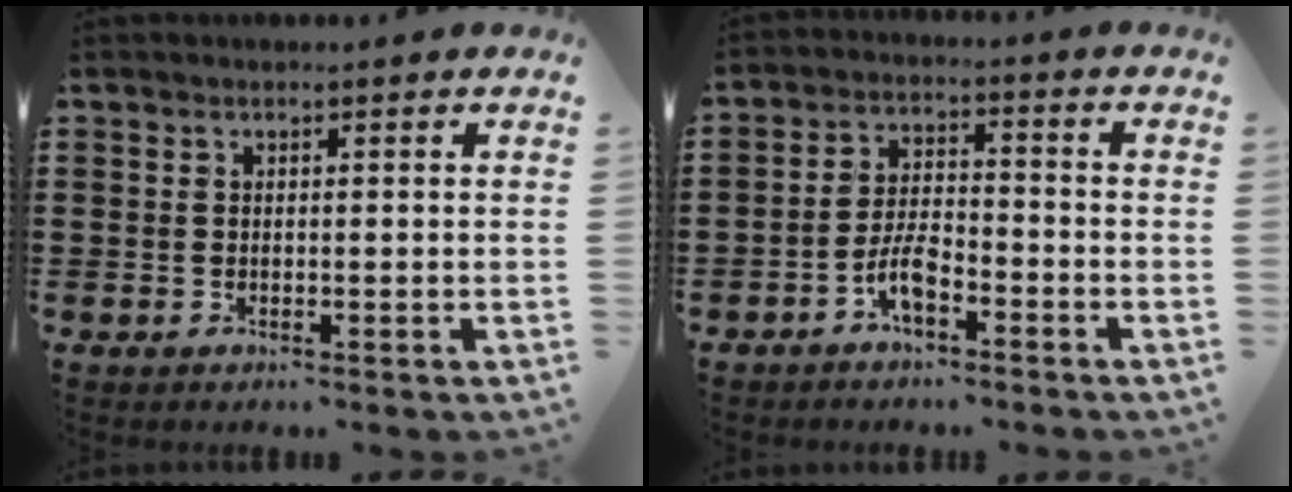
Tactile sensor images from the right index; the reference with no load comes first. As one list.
[{"total": 5.3, "force": [-3.1, 1.9, 3.8], "torque": [-0.091, 0.003, -0.065]}]